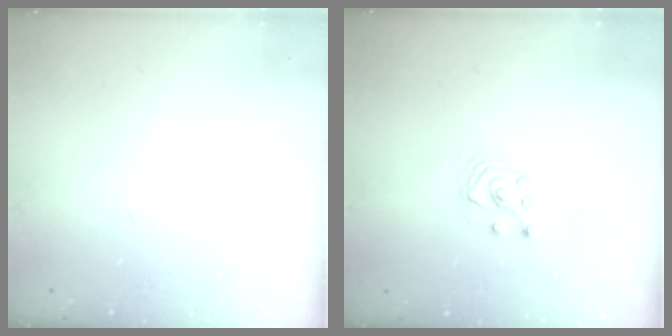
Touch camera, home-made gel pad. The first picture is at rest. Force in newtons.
{"total": 2.5, "press": 2.5, "slide": 0.3}